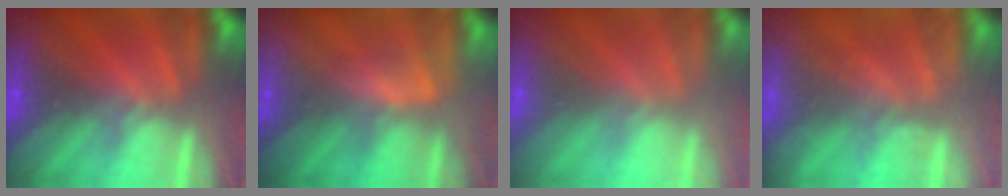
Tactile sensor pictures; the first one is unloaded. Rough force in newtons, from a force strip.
{"total": 2.7}
{"total": 2.4}
{"total": 2.3}